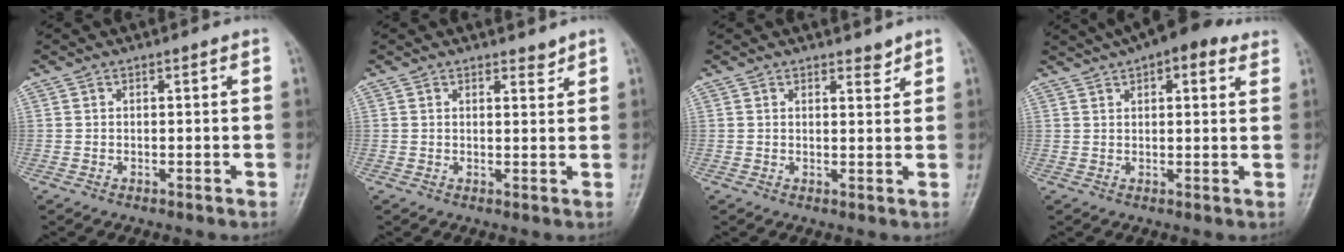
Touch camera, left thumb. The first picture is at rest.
{"total": 1.7, "force": [1.5, 0.6, 0.5], "torque": [0.003, -0.013, 0.021]}
{"total": 2.0, "force": [1.7, 0.8, 0.7], "torque": [0.002, -0.013, 0.024]}
{"total": 12.0, "force": [7.8, 4.7, 7.9], "torque": [-0.090, 0.008, 0.110]}